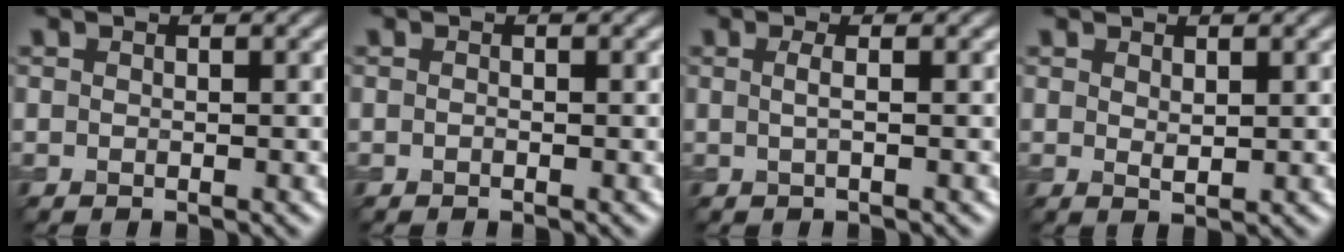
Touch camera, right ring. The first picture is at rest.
{"total": 0.0}
{"total": 1.2, "force": [0.1, 0.4, 1.2], "torque": [-0.019, 0.003, -0.003]}
{"total": 0.9, "force": [0.6, 0.3, 0.7], "torque": [-0.014, -0.003, 0.013]}